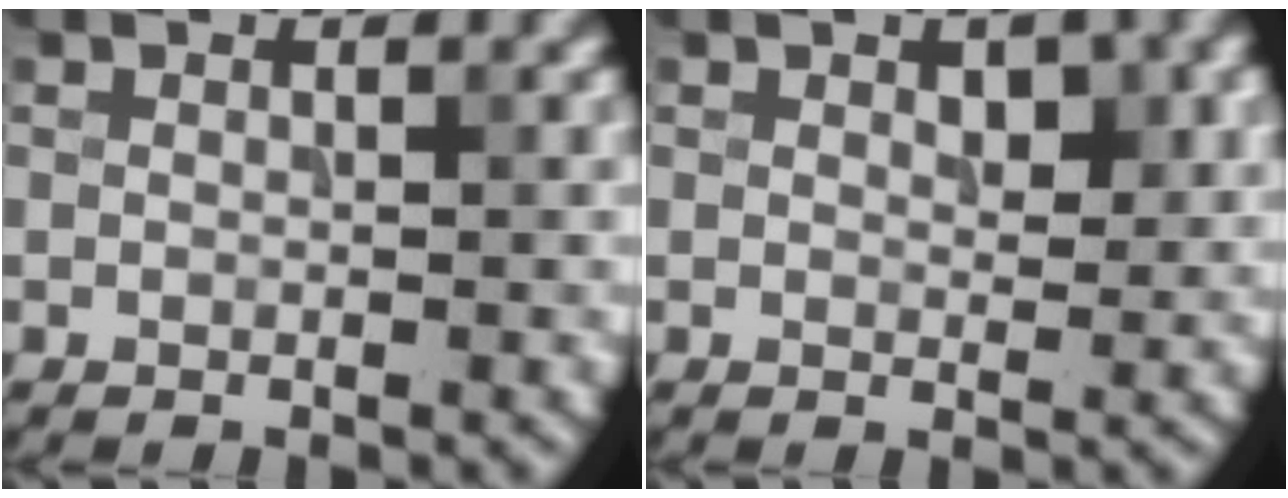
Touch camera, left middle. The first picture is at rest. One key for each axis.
{"total": 2.1, "fx": 0.8, "fy": 1.1, "fz": 1.6, "tx": -0.017, "ty": -0.004, "tz": 0.015}